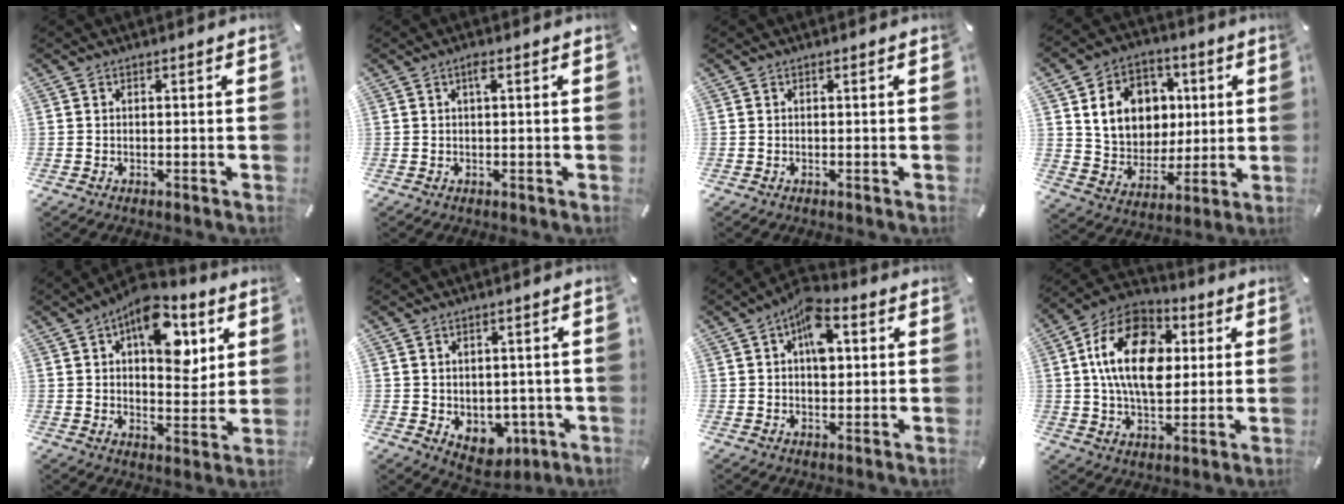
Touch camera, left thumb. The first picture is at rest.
{"total": 1.8, "force": [0.5, 0.3, 1.7], "torque": [-0.034, 0.004, 0.007]}
{"total": 0.0}
{"total": 14.0, "force": [3.4, 12.4, 5.6], "torque": [-0.087, -0.004, 0.074]}
{"total": 15.0, "force": [6.5, 8.6, 10.5], "torque": [-0.130, -0.027, 0.108]}
{"total": 5.4, "force": [-0.3, 4.8, 2.5], "torque": [-0.014, -0.001, -0.003]}
{"total": 9.0, "force": [2.6, 5.5, 6.7], "torque": [-0.083, -0.006, 0.043]}
{"total": 19.1, "force": [3.0, 12.6, 14.1], "torque": [-0.255, 0.009, 0.048]}